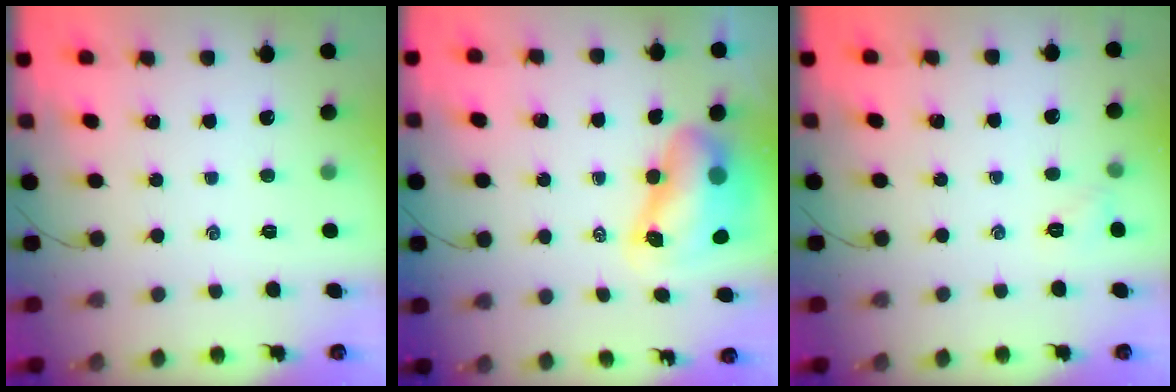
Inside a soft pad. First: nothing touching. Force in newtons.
{"total": 9.6, "press": 9.2, "slide": 2.8}
{"total": 3.8, "press": 3.6, "slide": 1.2}